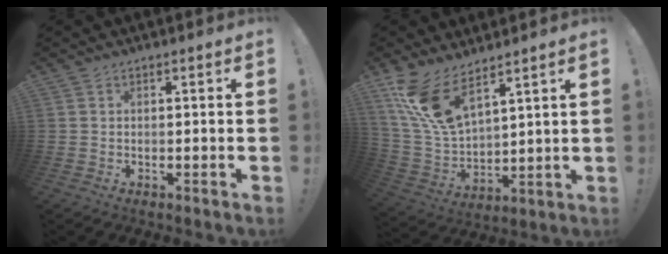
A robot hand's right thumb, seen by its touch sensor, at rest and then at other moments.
{"total": 14.8, "force": [10.2, 6.0, 8.7], "torque": [-0.183, -0.064, 0.194]}